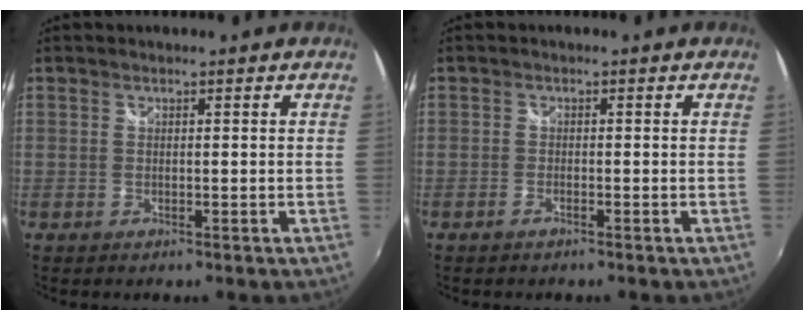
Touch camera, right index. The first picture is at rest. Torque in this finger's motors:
{"motor_torque": [0.13, 0.11, 0.04, 0.01]}